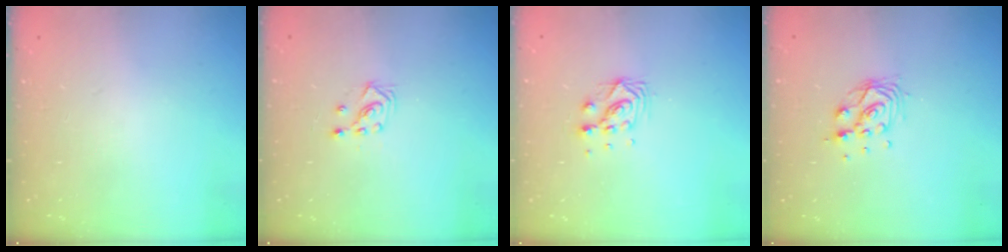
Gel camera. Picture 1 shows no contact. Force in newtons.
{"total": 2.9, "press": 2.7, "slide": 1.0}
{"total": 6.6, "press": 6.6, "slide": 0.4}
{"total": 9.4, "press": 9.2, "slide": 1.9}